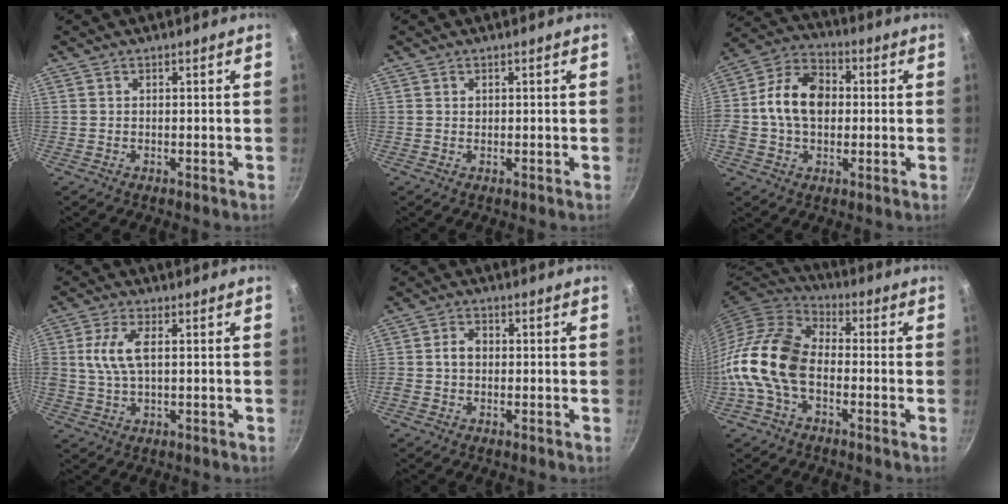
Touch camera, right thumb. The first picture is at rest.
{"total": 0.8, "force": [0.3, 0.7, 0.3], "torque": [0.000, 0.000, 0.004]}
{"total": 13.8, "force": [0.3, 9.9, 9.5], "torque": [-0.141, 0.026, -0.014]}
{"total": 7.5, "force": [1.1, 3.8, 6.4], "torque": [-0.130, 0.009, 0.019]}
{"total": 3.7, "force": [-0.2, 3.0, 2.1], "torque": [-0.025, 0.012, -0.009]}
{"total": 13.8, "force": [-3.3, 8.9, 10.0], "torque": [-0.174, 0.036, -0.086]}